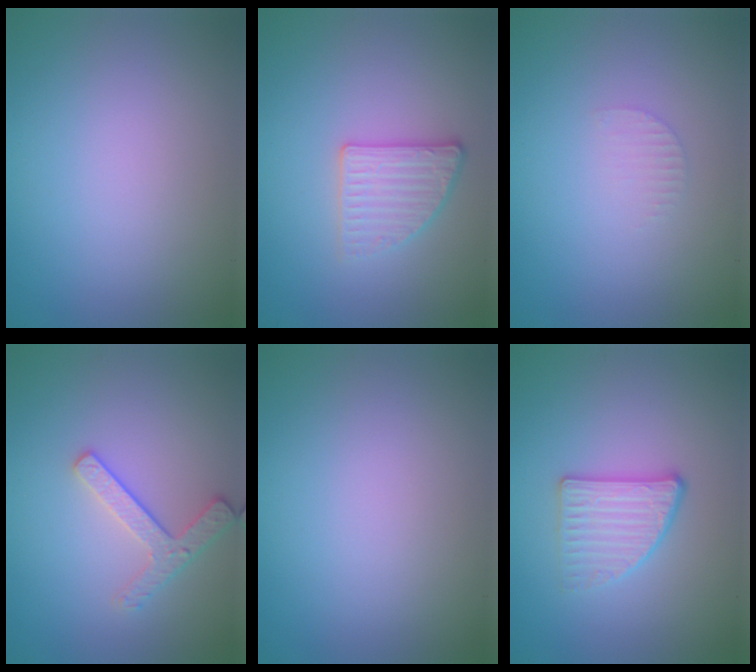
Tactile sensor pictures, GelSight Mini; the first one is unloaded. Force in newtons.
{"total": 2.6, "press": 2.4, "slide": 1.0}
{"total": 0.8, "press": 0.8, "slide": 0.2}
{"total": 2.4, "press": 2.3, "slide": 0.8}
{"total": 0.0}
{"total": 2.7, "press": 2.4, "slide": 1.1}